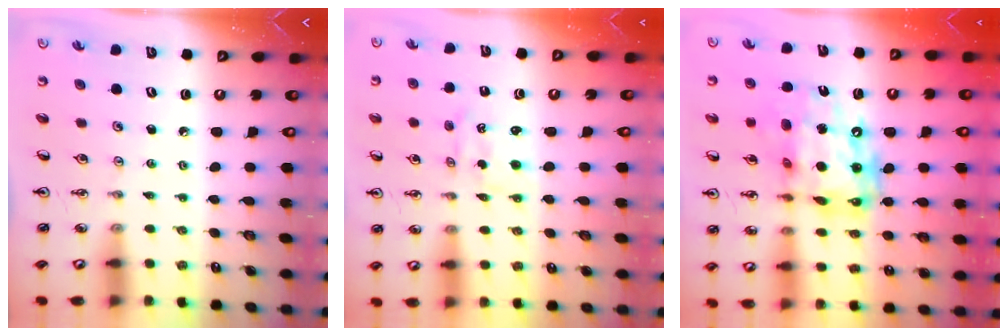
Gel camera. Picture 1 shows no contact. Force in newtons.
{"total": 0.7, "press": 0.7, "slide": 0.1}
{"total": 18.3, "press": 18.2, "slide": 1.6}